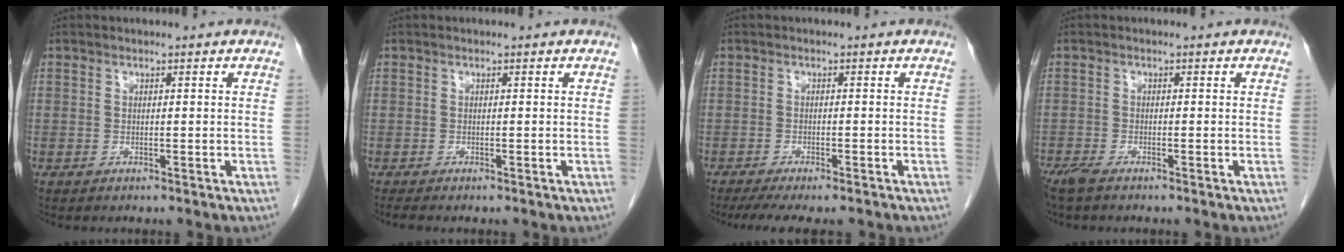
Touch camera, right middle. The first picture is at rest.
{"total": 0.8, "force": [-0.7, 0.1, 0.4], "torque": [-0.006, -0.002, -0.011]}
{"total": 8.9, "force": [-7.4, 1.8, 4.6], "torque": [-0.062, -0.010, -0.107]}
{"total": 2.5, "force": [-2.0, 0.4, 1.4], "torque": [-0.034, -0.008, -0.040]}